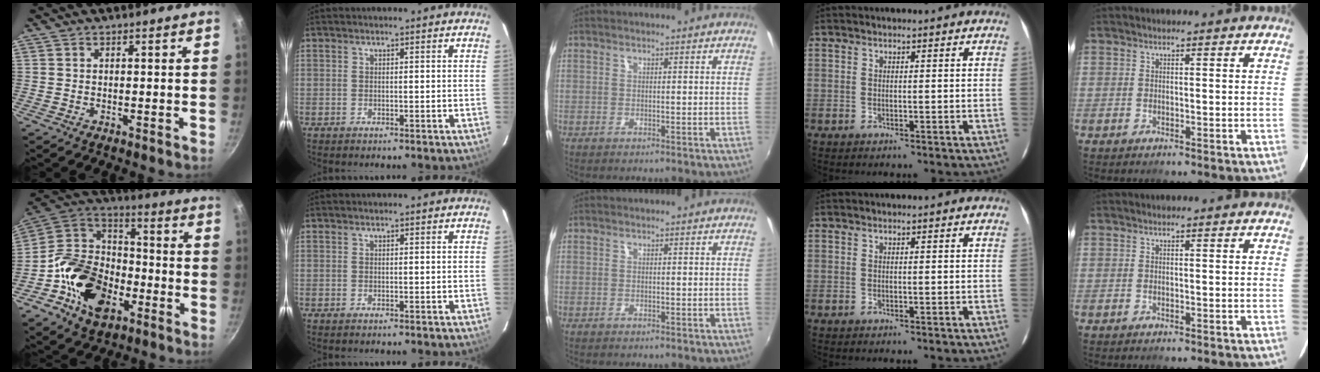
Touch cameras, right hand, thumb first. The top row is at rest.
{"thumb": {"total": 19.3, "force": [-7.7, 13.3, 11.6], "torque": [-0.186, 0.054, -0.155]}}